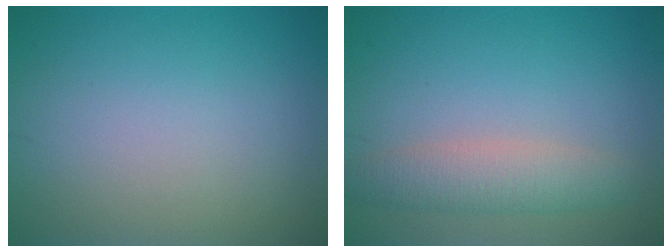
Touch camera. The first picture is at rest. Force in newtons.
{"total": 3.4, "press": 3.4, "slide": 0.2}